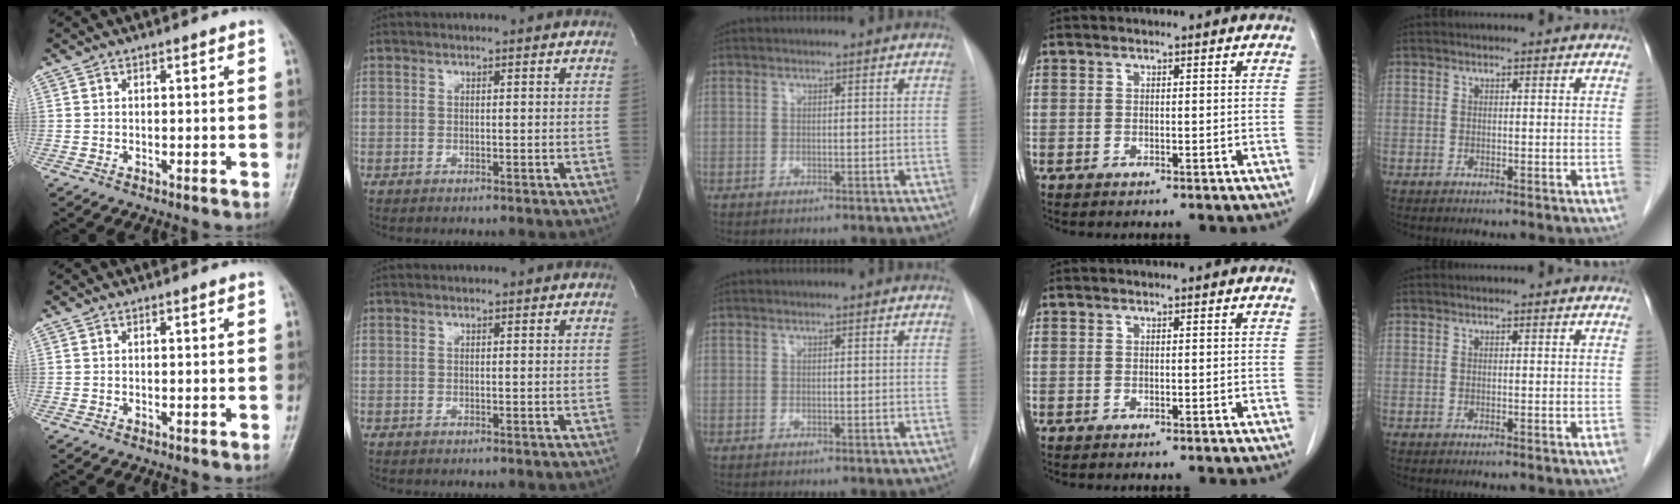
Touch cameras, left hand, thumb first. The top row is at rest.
{}